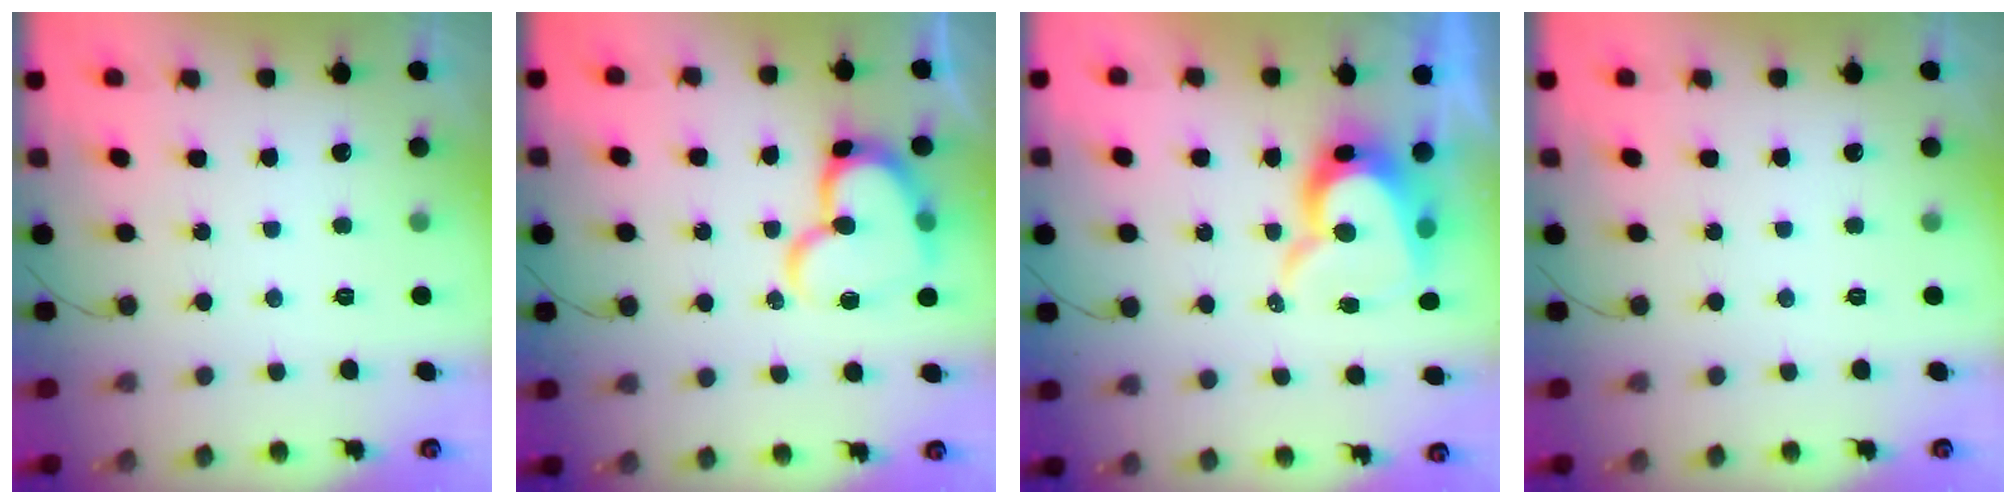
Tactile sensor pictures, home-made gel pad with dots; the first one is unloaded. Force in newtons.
{"total": 16.6, "press": 16.6, "slide": 1.5}
{"total": 12.5, "press": 12.5, "slide": 1.2}
{"total": 0.0}